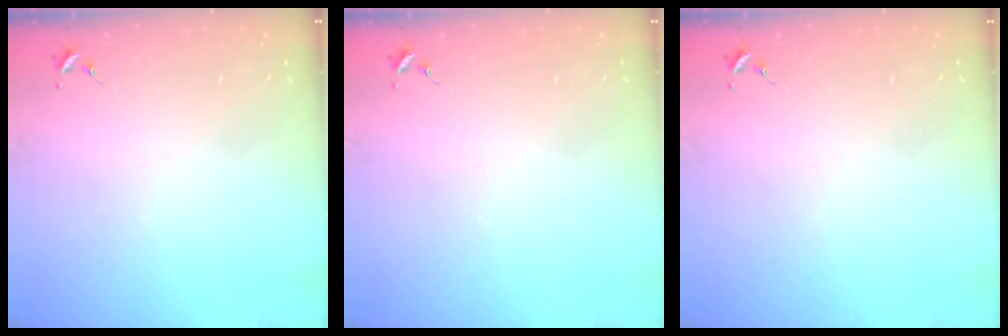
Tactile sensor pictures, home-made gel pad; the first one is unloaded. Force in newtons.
{"total": 0.0}
{"total": 0.0}